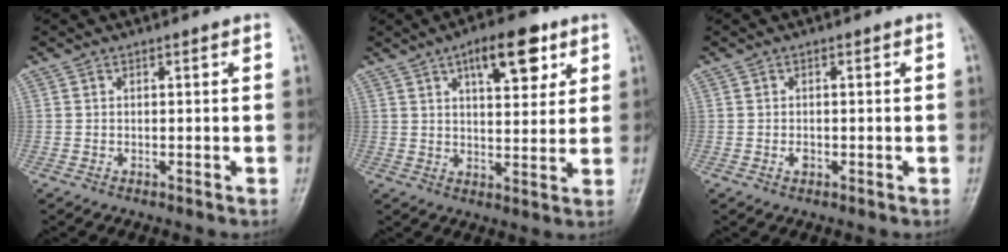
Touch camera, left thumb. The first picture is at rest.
{"total": 10.7, "force": [5.4, 4.6, 8.0], "torque": [-0.093, -0.022, 0.079]}
{"total": 1.3, "force": [-0.4, 0.9, 0.8], "torque": [-0.011, 0.001, -0.007]}